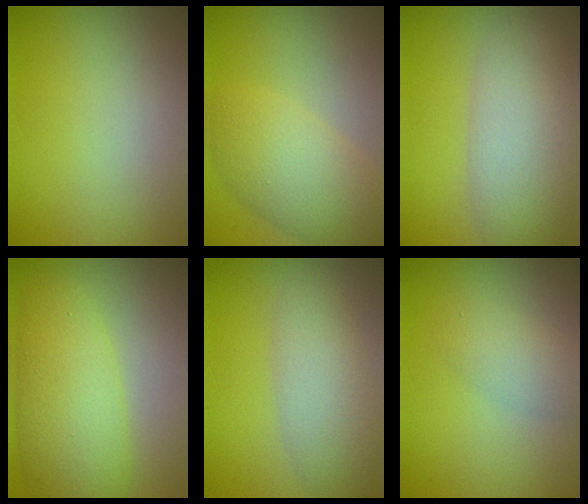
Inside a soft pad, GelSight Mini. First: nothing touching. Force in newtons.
{"total": 5.2, "press": 5.2, "slide": 0.2}
{"total": 6.6, "press": 6.6, "slide": 0.3}
{"total": 5.8, "press": 5.8, "slide": 0.2}
{"total": 4.3, "press": 4.3, "slide": 0.1}
{"total": 2.3, "press": 2.3, "slide": 0.1}